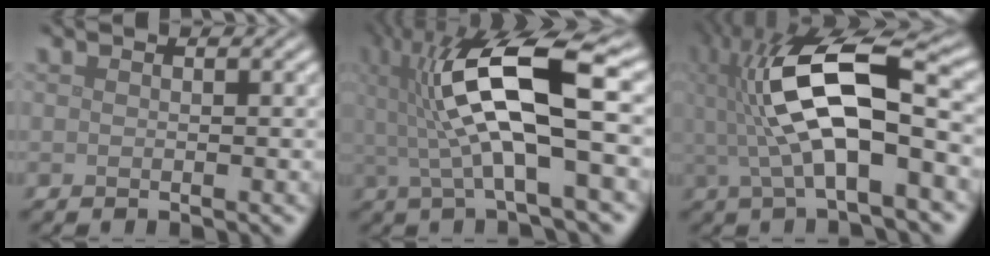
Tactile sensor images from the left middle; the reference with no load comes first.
{"total": 11.5, "force": [1.5, 3.3, 10.9], "torque": [-0.200, 0.009, 0.025]}
{"total": 11.7, "force": [0.8, 4.1, 11.0], "torque": [-0.203, 0.013, 0.009]}